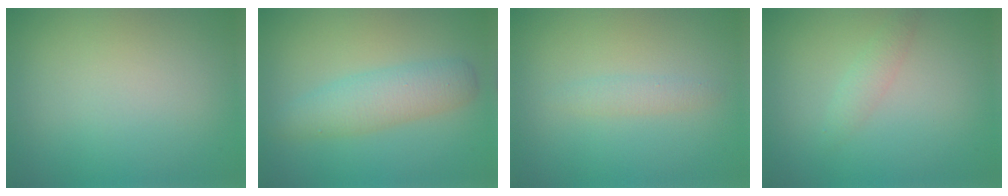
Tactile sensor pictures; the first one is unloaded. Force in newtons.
{"total": 3.7, "press": 3.7, "slide": 0.0}
{"total": 1.2, "press": 1.2, "slide": 0.0}
{"total": 1.3, "press": 1.3, "slide": 0.1}